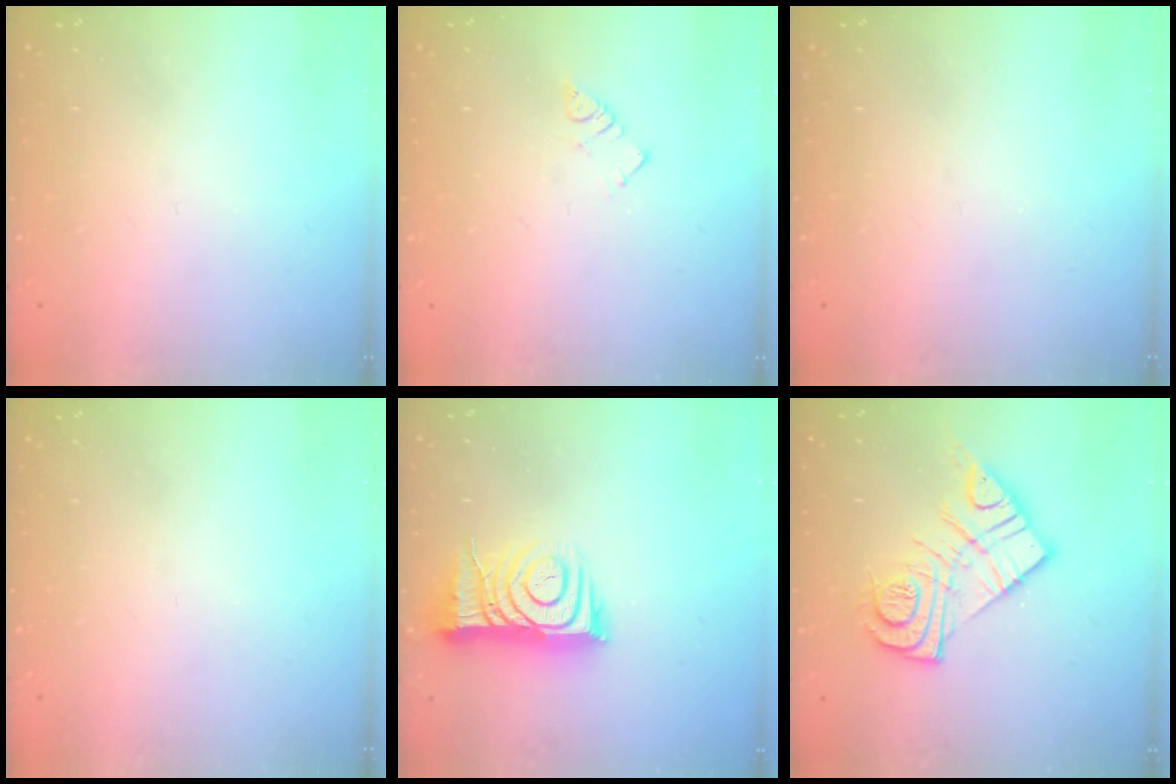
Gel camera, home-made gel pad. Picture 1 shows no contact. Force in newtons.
{"total": 2.5, "press": 2.5, "slide": 0.1}
{"total": 0.0}
{"total": 0.0}
{"total": 11.3, "press": 11.2, "slide": 1.0}
{"total": 14.7, "press": 14.7, "slide": 1.3}